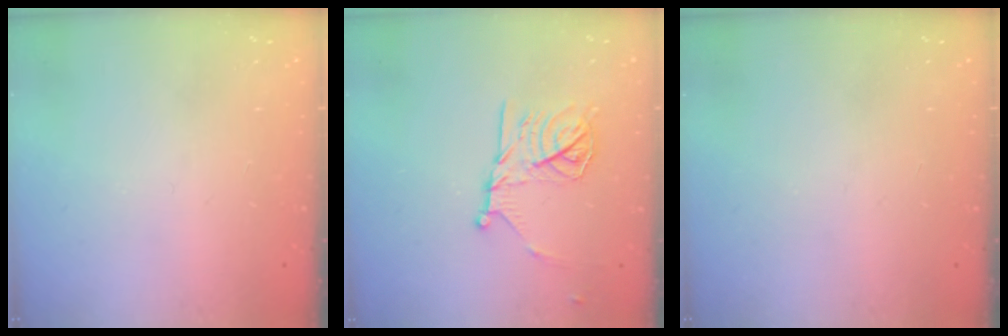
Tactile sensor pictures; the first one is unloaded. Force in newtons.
{"total": 14.9, "press": 14.9, "slide": 0.4}
{"total": 0.0}